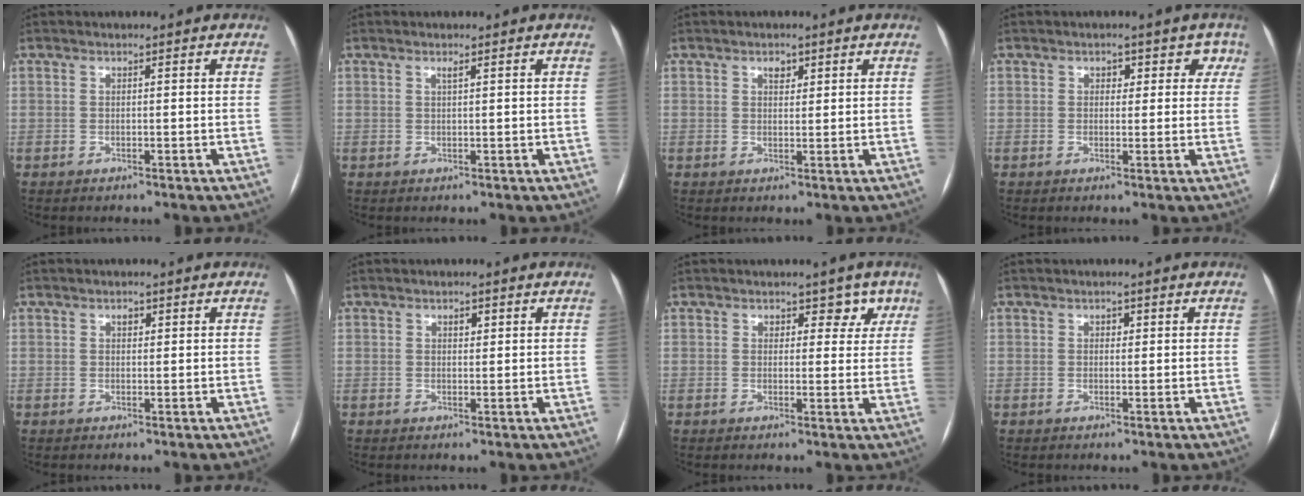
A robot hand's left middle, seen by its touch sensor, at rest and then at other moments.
{"total": 0.6, "force": [0.4, -0.1, 0.5], "torque": [-0.012, 0.001, 0.008]}
{"total": 1.6, "force": [1.0, 1.0, 0.9], "torque": [-0.015, 0.002, 0.016]}
{"total": 3.7, "force": [1.8, 2.8, 1.5], "torque": [0.015, 0.009, 0.012]}
{"total": 1.0, "force": [0.5, 0.6, 0.6], "torque": [-0.011, 0.001, 0.007]}
{"total": 1.2, "force": [0.6, 0.6, 0.8], "torque": [-0.012, -0.001, 0.008]}
{"total": 3.6, "force": [2.2, 2.6, 1.3], "torque": [0.012, 0.001, 0.020]}
{"total": 0.9, "force": [0.3, 0.7, 0.4], "torque": [-0.006, 0.001, 0.003]}